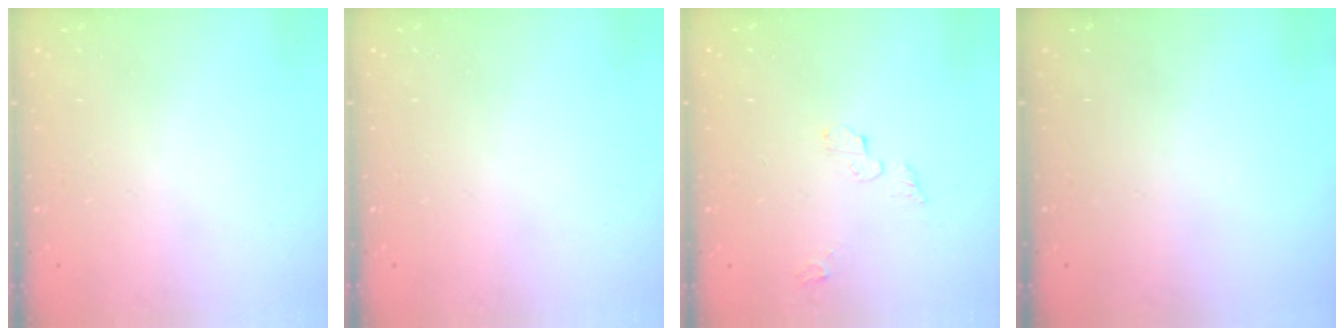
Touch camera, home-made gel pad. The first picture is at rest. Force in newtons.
{"total": 0.0}
{"total": 3.7, "press": 3.7, "slide": 0.4}
{"total": 0.0}